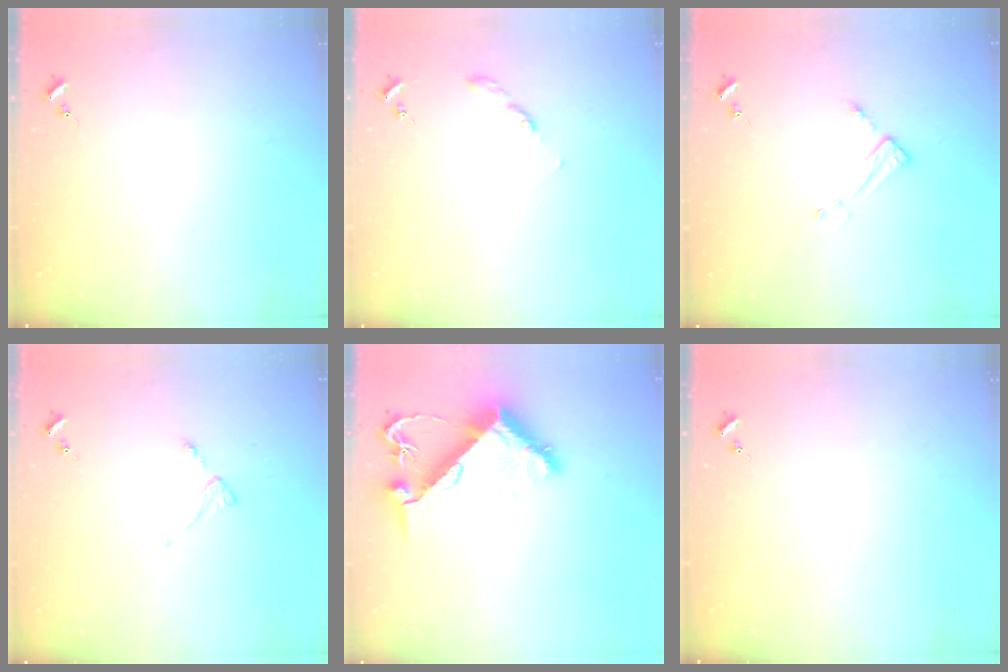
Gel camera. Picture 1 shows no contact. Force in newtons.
{"total": 2.7, "press": 2.6, "slide": 0.3}
{"total": 4.4, "press": 4.3, "slide": 0.5}
{"total": 2.8, "press": 2.7, "slide": 0.5}
{"total": 10.3, "press": 10.2, "slide": 1.5}
{"total": 0.0}